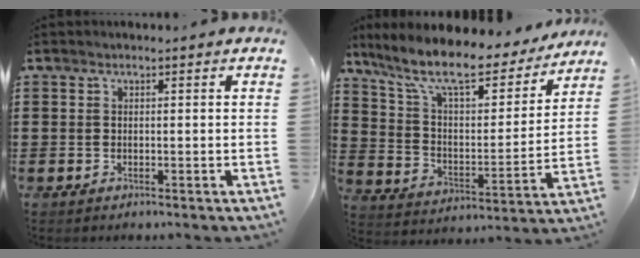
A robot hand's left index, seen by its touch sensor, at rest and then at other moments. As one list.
[{"total": 11.3, "force": [9.4, 2.1, 5.9], "torque": [-0.153, -0.054, 0.161]}]